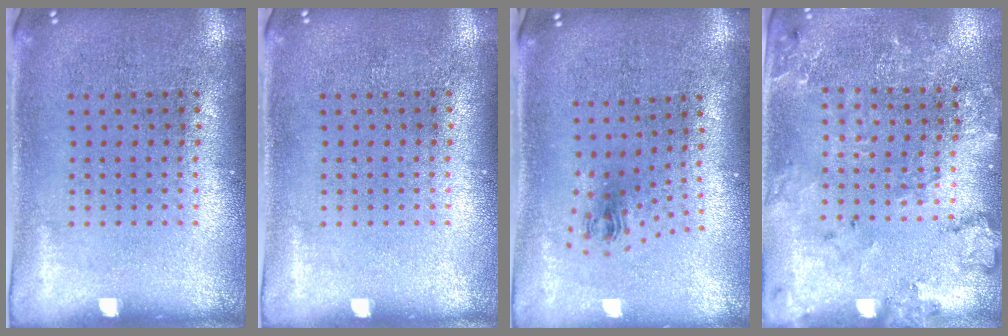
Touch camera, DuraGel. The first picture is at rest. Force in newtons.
{"total": 0.0}
{"total": 1.0, "press": 0.4, "slide": 0.9}
{"total": 1.7, "press": 1.7, "slide": 0.2}